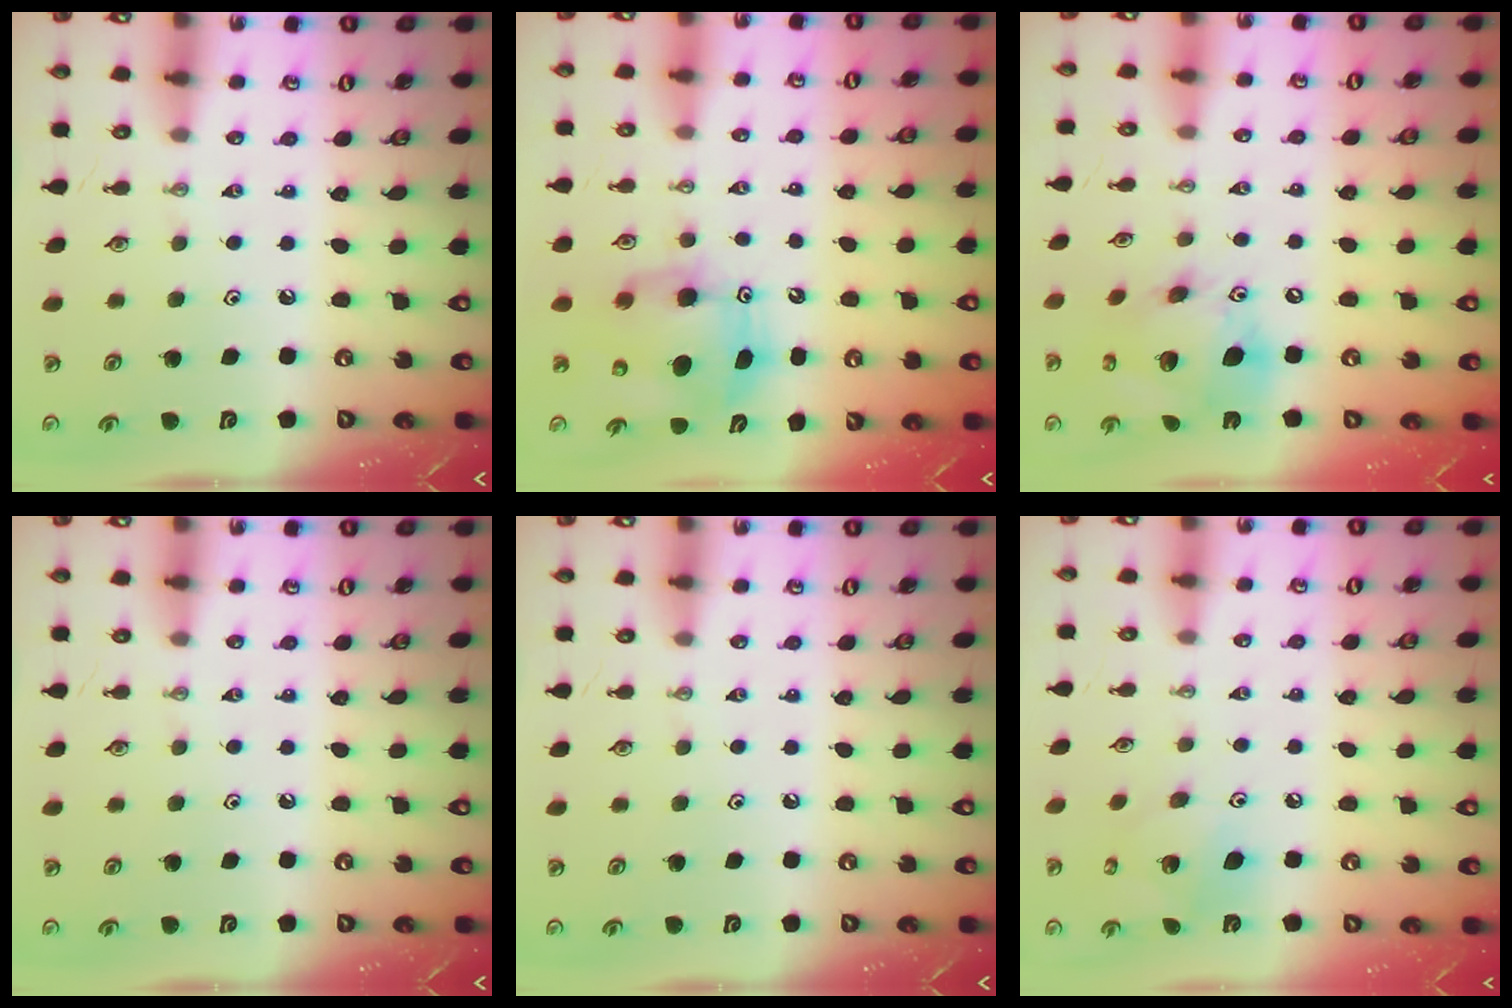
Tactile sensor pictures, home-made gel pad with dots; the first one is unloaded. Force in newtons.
{"total": 9.2, "press": 9.0, "slide": 2.1}
{"total": 18.5, "press": 18.2, "slide": 3.3}
{"total": 0.0}
{"total": 0.0}
{"total": 10.0, "press": 10.0, "slide": 0.7}